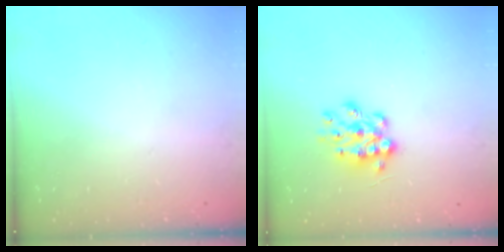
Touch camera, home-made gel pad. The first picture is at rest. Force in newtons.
{"total": 10.9, "press": 10.9, "slide": 0.5}